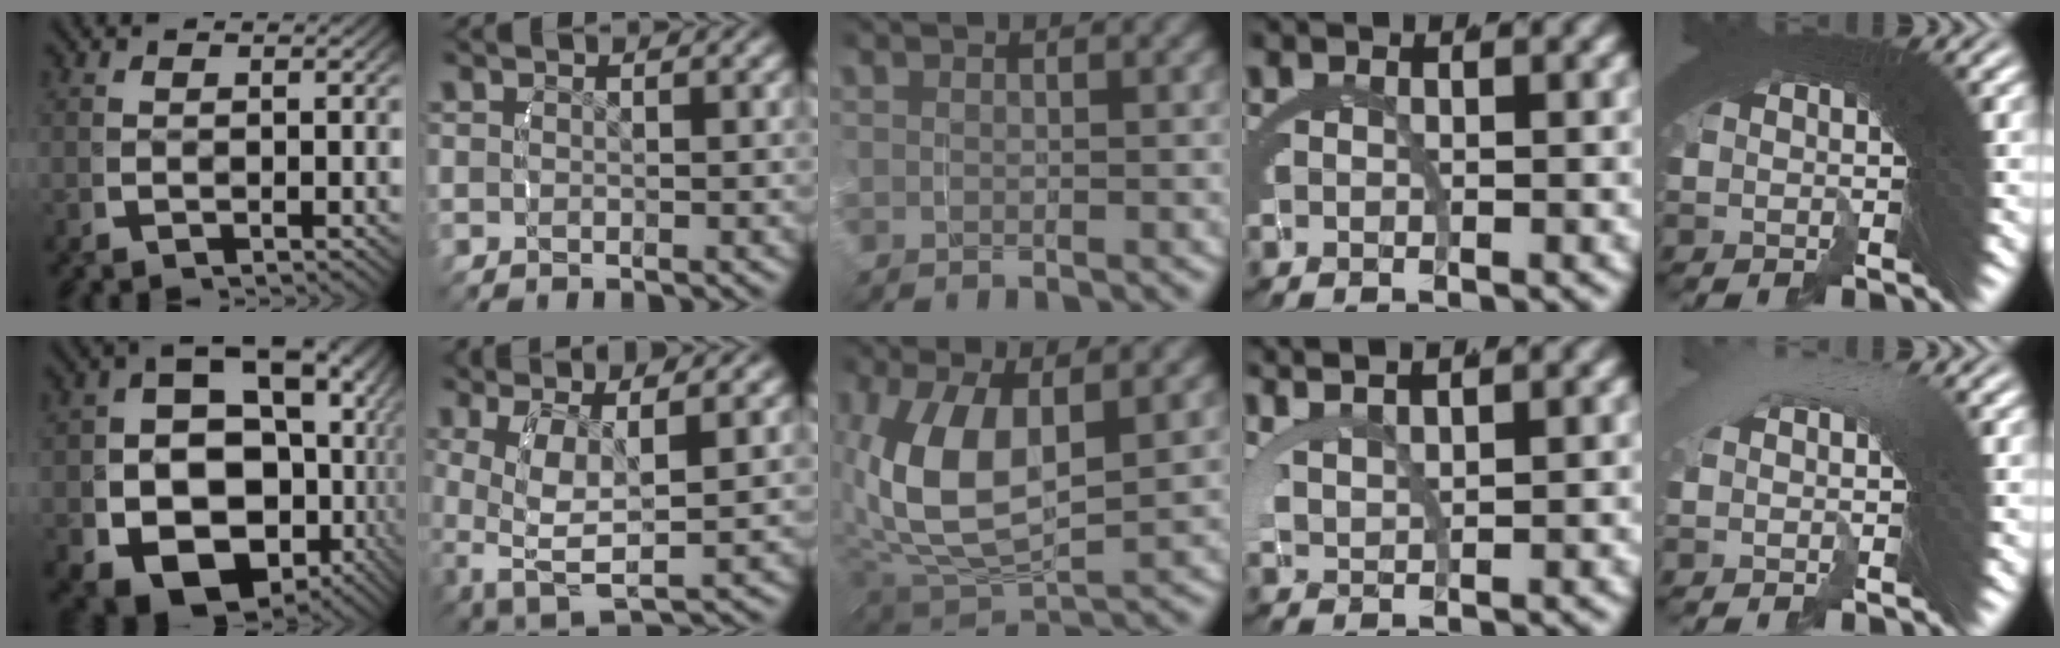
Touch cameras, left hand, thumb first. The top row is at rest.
{"thumb": {"total": 15.5, "force": [-1.7, 11.1, 10.7], "torque": [-0.207, -0.066, -0.001]}, "index": {"total": 6.5, "force": [-0.4, 3.6, 5.4], "torque": [-0.130, -0.037, 0.018]}, "middle": {"total": 9.2, "force": [0.9, 5.3, 7.4], "torque": [-0.192, -0.017, 0.030]}, "ring": {"total": 3.8, "force": [3.6, 0.1, 1.2], "torque": [-0.031, 0.014, 0.061]}, "little": {"total": 6.3, "force": [-0.8, -4.4, -4.4], "torque": [0.058, -0.002, -0.011]}}